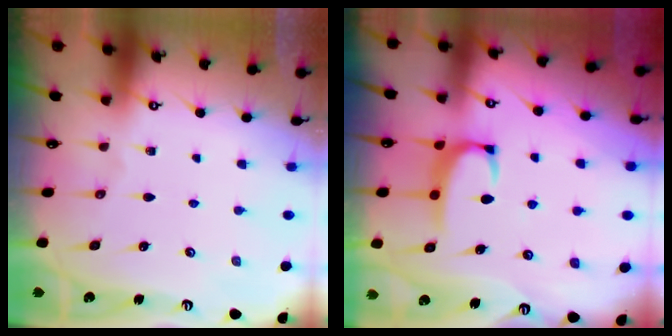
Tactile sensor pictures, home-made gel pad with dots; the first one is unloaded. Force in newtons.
{"total": 2.2, "press": 2.1, "slide": 0.6}